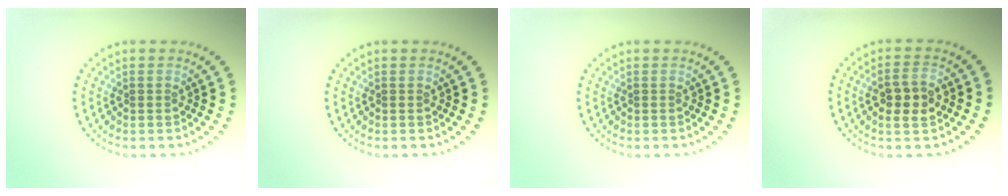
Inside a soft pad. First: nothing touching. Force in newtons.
{"total": 0.0}
{"total": 0.0}
{"total": 2.9, "press": 2.8, "slide": 0.4}